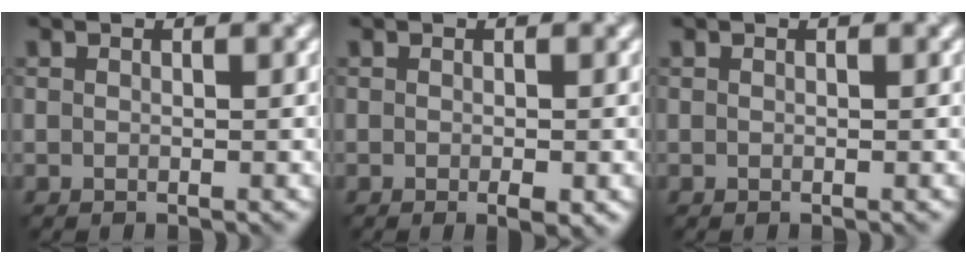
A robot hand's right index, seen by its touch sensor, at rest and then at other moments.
{"total": 1.4, "force": [-0.5, 0.3, 1.3], "torque": [-0.018, -0.005, -0.006]}
{"total": 0.0}